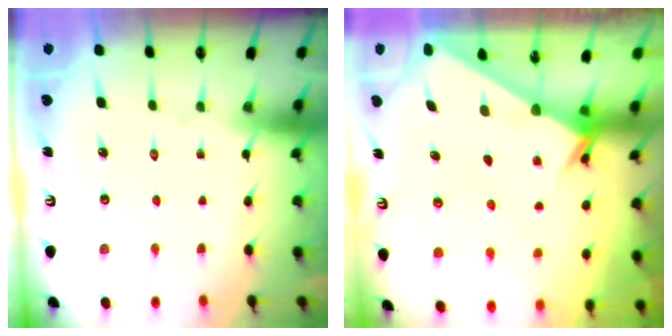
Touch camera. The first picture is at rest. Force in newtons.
{"total": 2.2, "press": 2.2, "slide": 0.2}